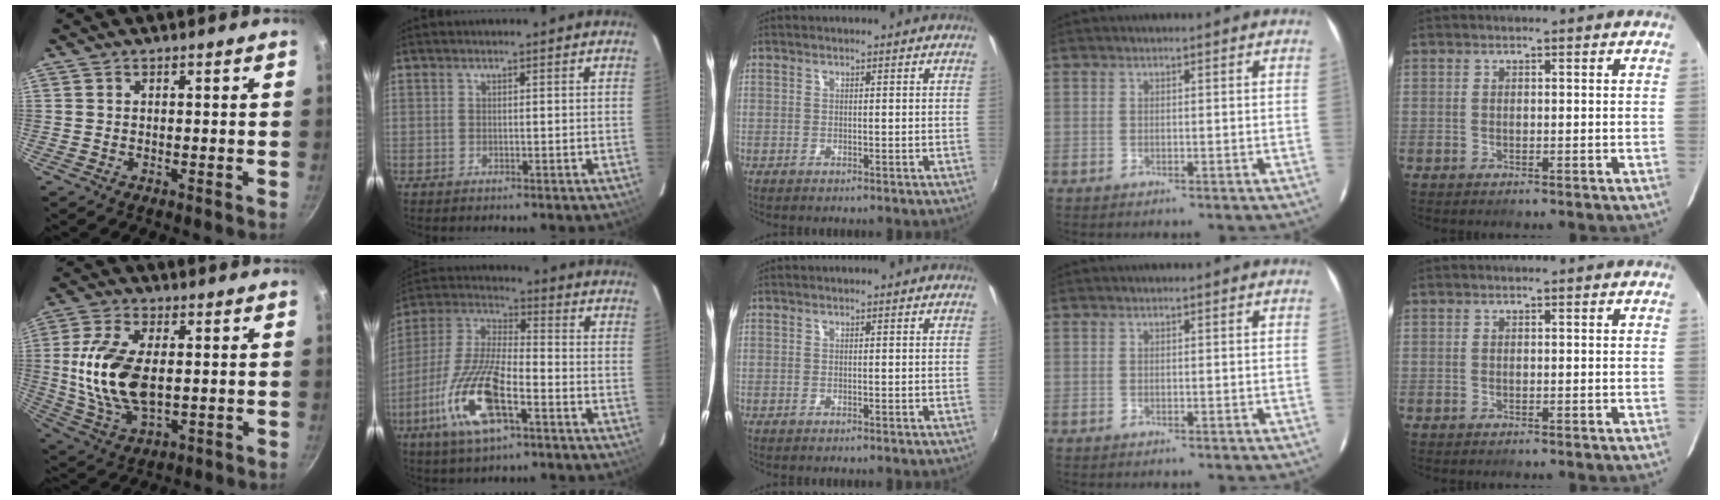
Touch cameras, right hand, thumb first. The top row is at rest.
{"thumb": {"total": 15.6, "force": [0.7, 8.4, 13.1], "torque": [-0.253, -0.001, 0.018]}, "index": {"total": 16.8, "force": [-7.4, 5.5, 14.1], "torque": [-0.305, -0.015, -0.148]}}